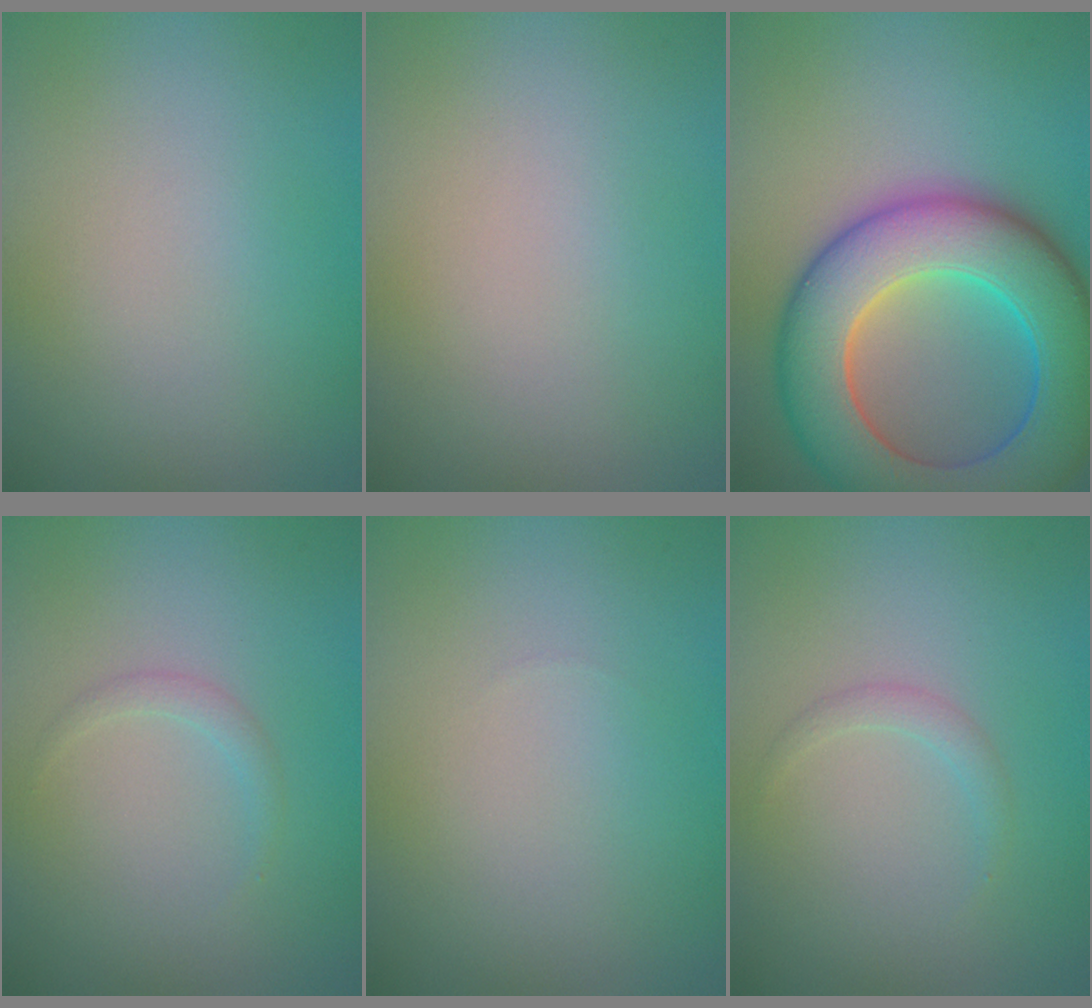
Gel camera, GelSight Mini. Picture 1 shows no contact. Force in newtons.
{"total": 0.0}
{"total": 12.4, "press": 12.4, "slide": 0.2}
{"total": 0.9, "press": 0.9, "slide": 0.1}
{"total": 0.0}
{"total": 1.0, "press": 1.0, "slide": 0.1}